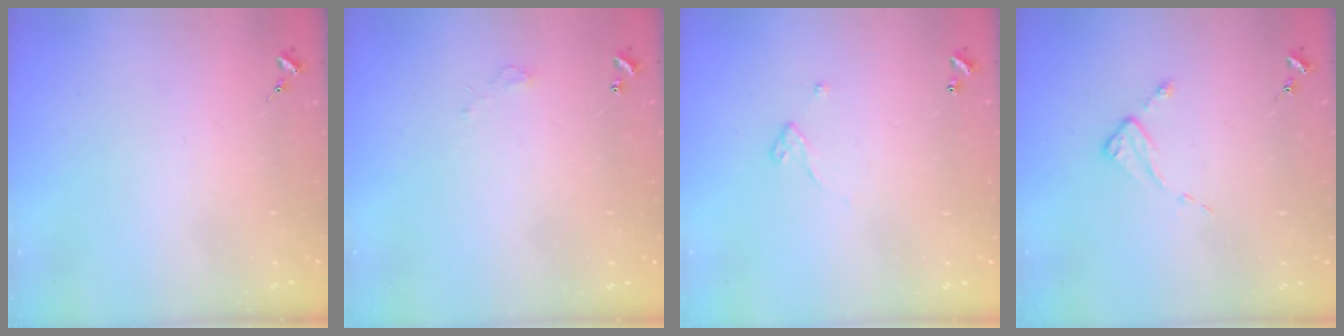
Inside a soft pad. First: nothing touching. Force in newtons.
{"total": 2.7, "press": 2.7, "slide": 0.2}
{"total": 3.2, "press": 3.1, "slide": 0.3}
{"total": 2.6, "press": 2.6, "slide": 0.4}